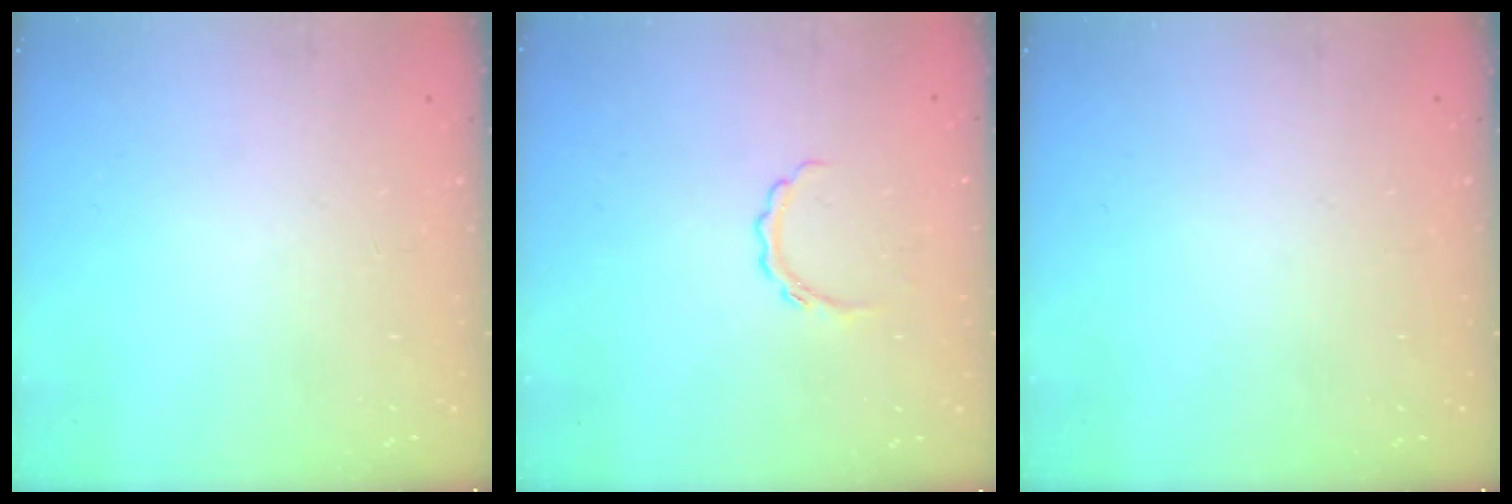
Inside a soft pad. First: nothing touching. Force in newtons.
{"total": 4.5, "press": 4.4, "slide": 0.7}
{"total": 0.0}